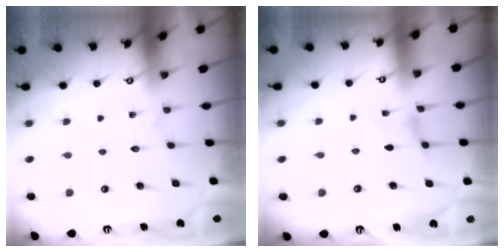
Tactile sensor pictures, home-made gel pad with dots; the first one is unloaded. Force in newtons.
{"total": 1.4, "press": 1.3, "slide": 0.4}